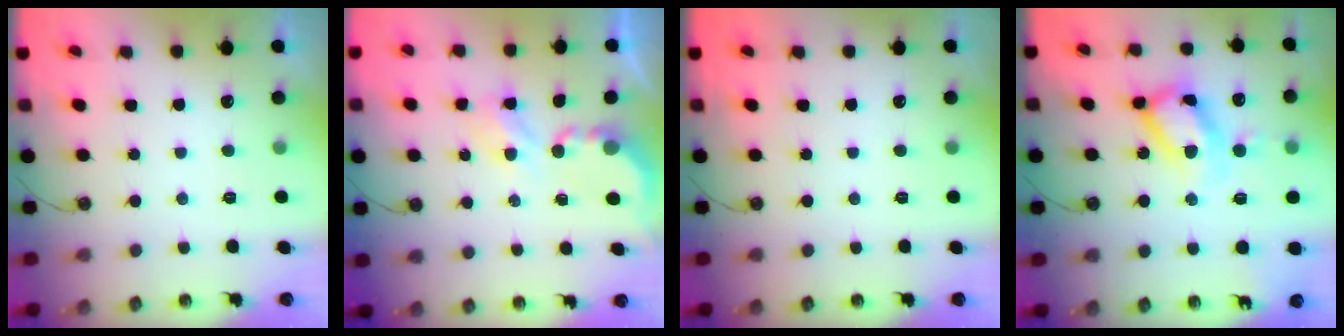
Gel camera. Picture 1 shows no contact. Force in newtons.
{"total": 3.9, "press": 3.9, "slide": 0.1}
{"total": 0.0}
{"total": 16.2, "press": 16.1, "slide": 1.9}